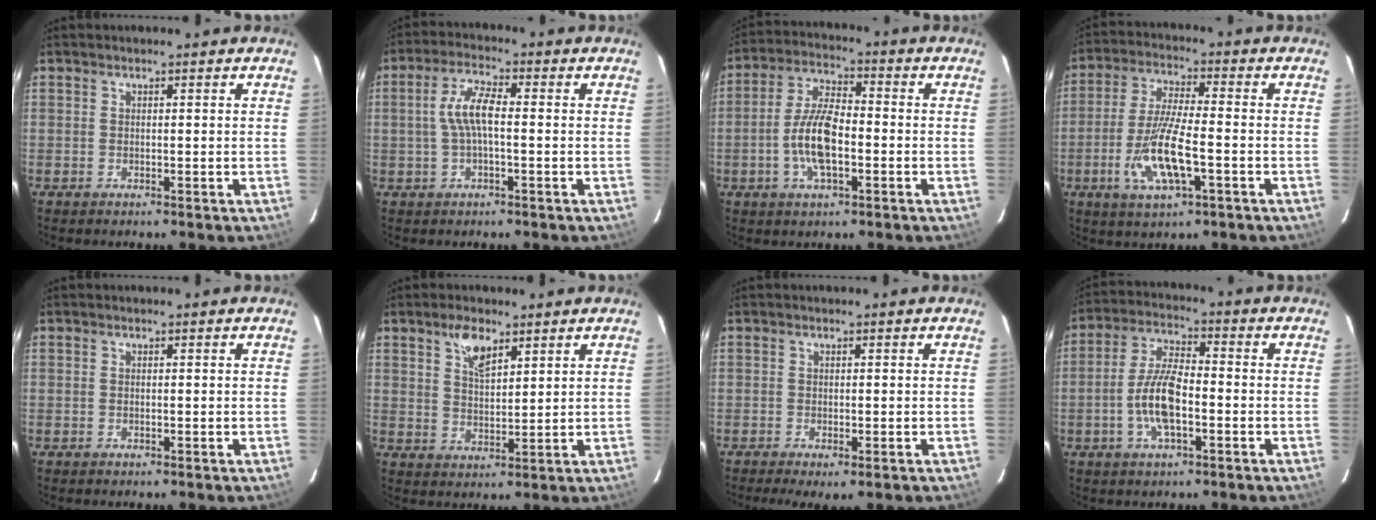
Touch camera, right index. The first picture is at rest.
{"total": 6.1, "force": [-0.3, 1.9, 5.8], "torque": [-0.120, 0.013, -0.004]}
{"total": 9.9, "force": [-2.6, 3.8, 8.8], "torque": [-0.179, 0.007, -0.051]}
{"total": 11.5, "force": [-3.7, 2.8, 10.5], "torque": [-0.216, -0.011, -0.070]}
{"total": 0.0}
{"total": 5.6, "force": [3.5, 2.4, 3.7], "torque": [-0.065, 0.004, 0.066]}
{"total": 3.4, "force": [-1.9, 0.9, 2.6], "torque": [-0.053, -0.015, -0.028]}
{"total": 9.3, "force": [-2.7, 3.3, 8.2], "torque": [-0.169, 0.006, -0.053]}